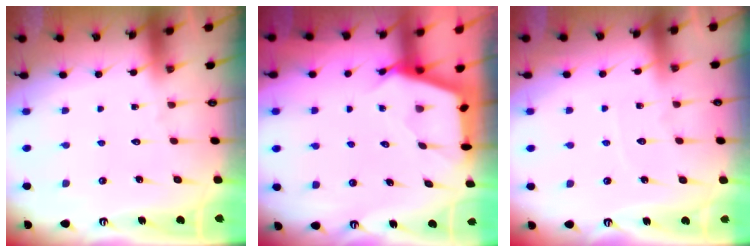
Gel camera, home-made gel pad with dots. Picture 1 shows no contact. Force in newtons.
{"total": 2.6, "press": 2.6, "slide": 0.3}
{"total": 3.4, "press": 3.4, "slide": 0.5}